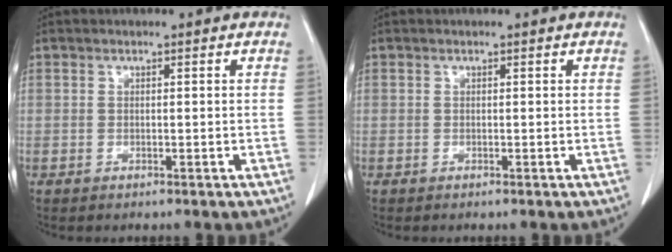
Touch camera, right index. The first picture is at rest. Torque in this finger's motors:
{"motor_torque": [0.04, -0.02, 0.01, 0.01]}